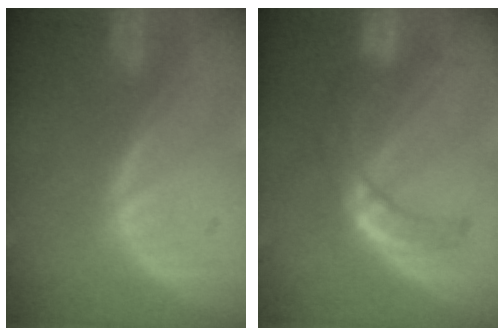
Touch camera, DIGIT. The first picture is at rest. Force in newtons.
{"total": 7.7, "press": 6.5, "slide": 4.2}